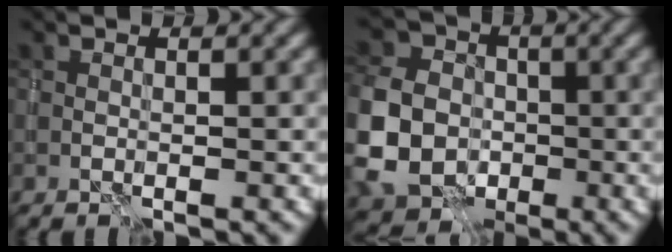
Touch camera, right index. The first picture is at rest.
{"total": 10.0, "force": [-2.0, 8.3, 5.2], "torque": [-0.123, -0.014, -0.051]}